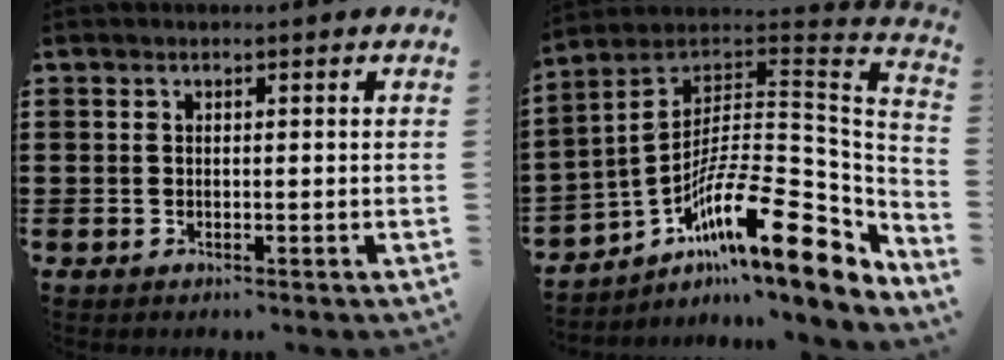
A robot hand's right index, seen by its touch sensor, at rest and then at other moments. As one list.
[{"total": 17.0, "force": [-8.8, 4.3, 13.9], "torque": [-0.233, -0.008, -0.161]}]